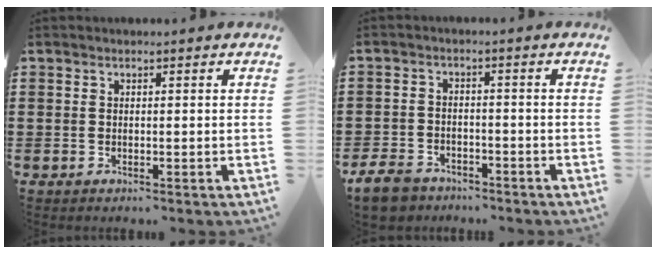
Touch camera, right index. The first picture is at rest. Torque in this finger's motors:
{"motor_torque": [-1.04, 1.09, -0.73, -0.21]}